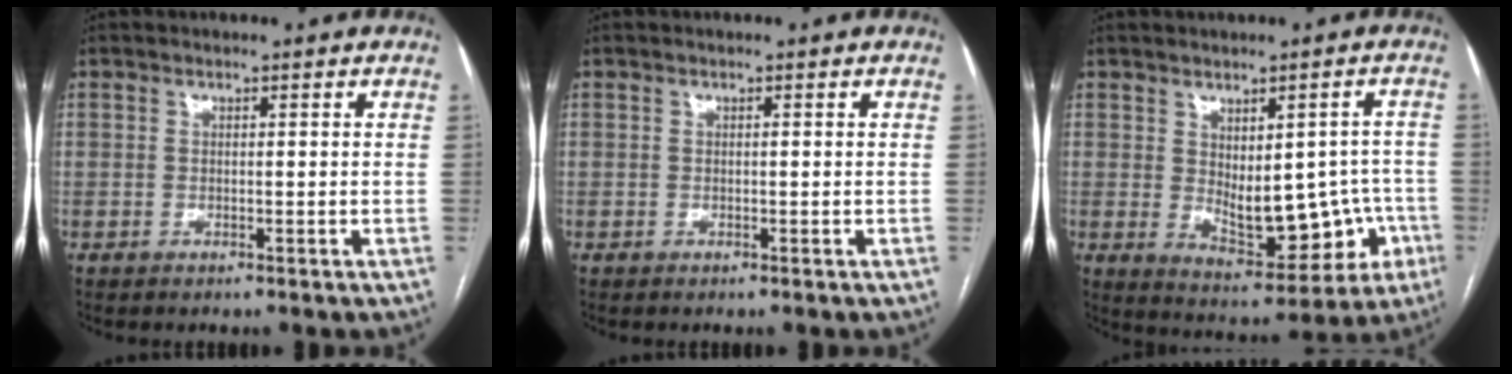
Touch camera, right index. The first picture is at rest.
{"total": 0.0}
{"total": 11.7, "force": [-1.9, 6.2, 9.8], "torque": [-0.119, 0.012, 0.001]}